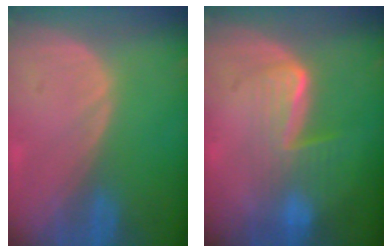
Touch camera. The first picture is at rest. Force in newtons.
{"total": 6.6, "press": 5.9, "slide": 3.0}